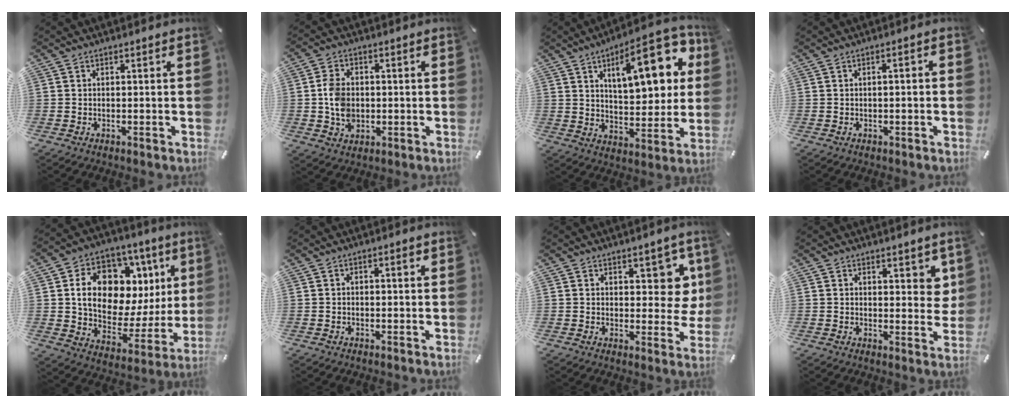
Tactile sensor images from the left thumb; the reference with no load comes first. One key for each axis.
{"total": 7.3, "fx": -0.4, "fy": 5.8, "fz": 4.5, "tx": -0.103, "ty": 0.003, "tz": -0.011}
{"total": 21.1, "fx": 8.8, "fy": 9.1, "fz": 17.0, "tx": -0.228, "ty": -0.032, "tz": 0.132}
{"total": 1.5, "fx": -0.6, "fy": 0.4, "fz": 1.4, "tx": -0.023, "ty": 0.002, "tz": -0.011}
{"total": 15.7, "fx": 6.8, "fy": 10.9, "fz": 9.0, "tx": -0.136, "ty": -0.050, "tz": 0.124}
{"total": 1.6, "fx": 0.3, "fy": 0.7, "fz": 1.4, "tx": -0.027, "ty": 0.006, "tz": 0.002}
{"total": 8.3, "fx": 4.0, "fy": 5.2, "fz": 5.1, "tx": -0.047, "ty": -0.025, "tz": 0.066}
{"total": 5.0, "fx": 2.9, "fy": 3.0, "fz": 2.9, "tx": -0.021, "ty": -0.016, "tz": 0.046}